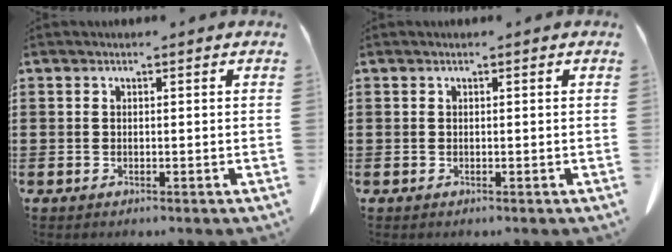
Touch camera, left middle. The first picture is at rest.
{"total": 0.0}